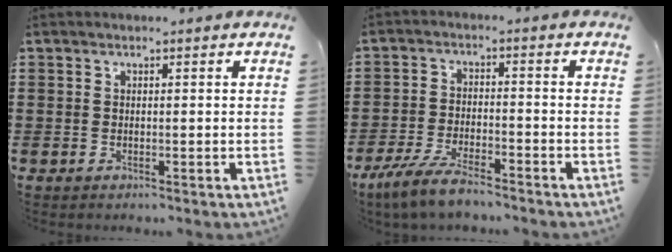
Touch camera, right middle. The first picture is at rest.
{"total": 5.8, "force": [-5.0, 0.8, 2.9], "torque": [-0.074, -0.009, -0.100]}